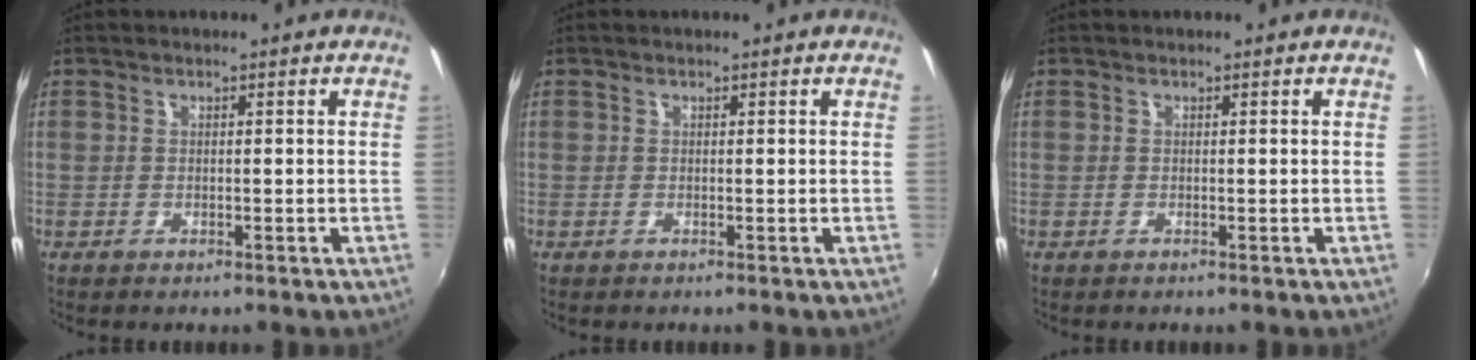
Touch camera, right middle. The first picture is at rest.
{"total": 0.0}
{"total": 0.0}